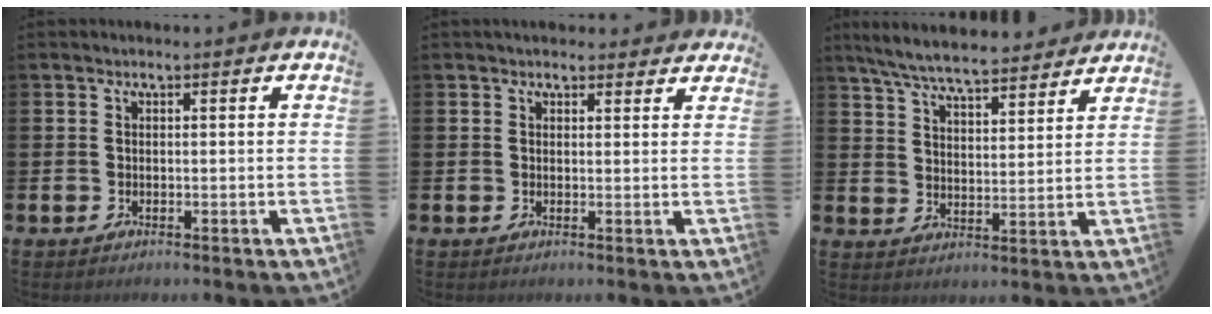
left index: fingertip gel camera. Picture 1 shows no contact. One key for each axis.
{"total": 2.1, "fx": 1.9, "fy": 0.7, "fz": 0.1, "tx": 0.003, "ty": -0.005, "tz": 0.035}
{"total": 6.9, "fx": 6.6, "fy": 0.8, "fz": 1.9, "tx": -0.068, "ty": -0.036, "tz": 0.118}